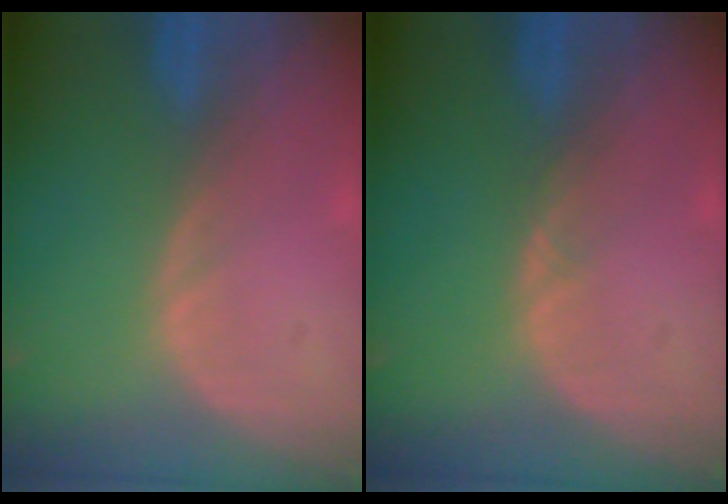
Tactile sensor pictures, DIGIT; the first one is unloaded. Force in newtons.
{"total": 0.5, "press": 0.5, "slide": 0.1}